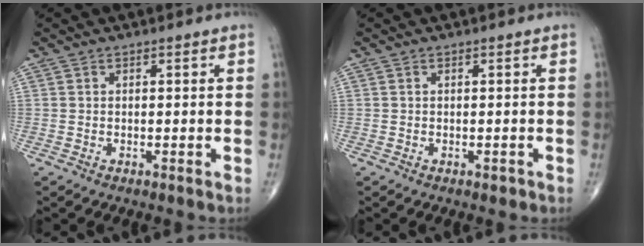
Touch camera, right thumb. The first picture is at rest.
{"total": 0.7, "force": [-0.3, 0.4, 0.6], "torque": [-0.006, -0.001, -0.004]}